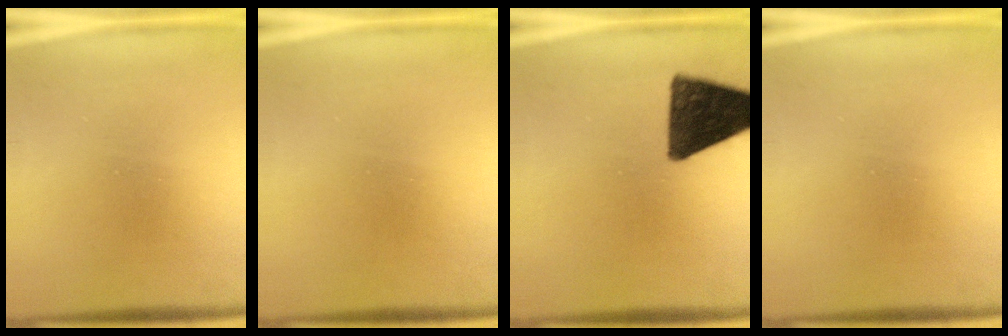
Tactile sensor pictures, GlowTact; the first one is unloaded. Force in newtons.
{"total": 0.5}
{"total": 13.9}
{"total": 0.0}